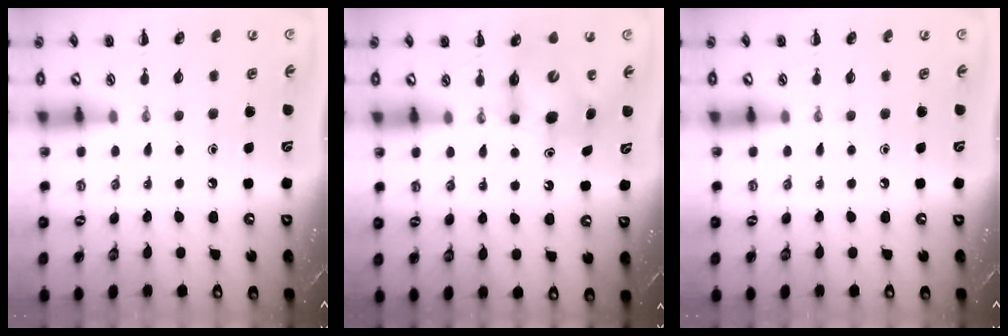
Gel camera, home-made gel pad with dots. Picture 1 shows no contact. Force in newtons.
{"total": 6.6, "press": 6.6, "slide": 0.8}
{"total": 0.0}